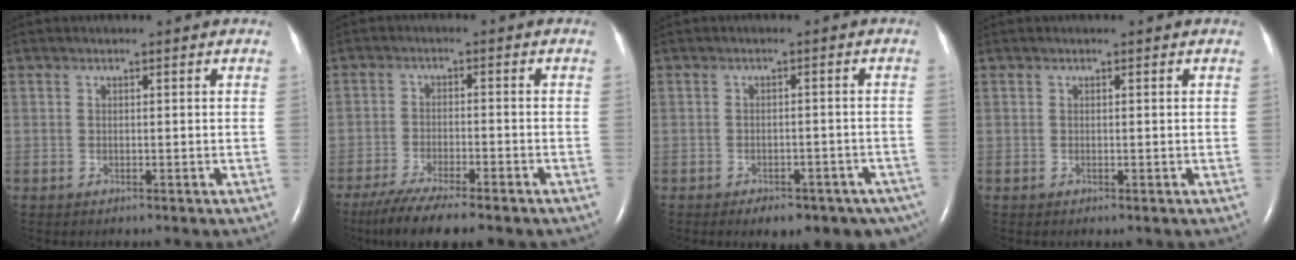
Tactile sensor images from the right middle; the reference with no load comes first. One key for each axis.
{"total": 9.9, "fx": -7.7, "fy": 1.3, "fz": 6.1, "tx": -0.105, "ty": -0.024, "tz": -0.121}
{"total": 11.4, "fx": -7.7, "fy": 5.9, "fz": 6.0, "tx": -0.079, "ty": 0.000, "tz": -0.087}
{"total": 0.0}